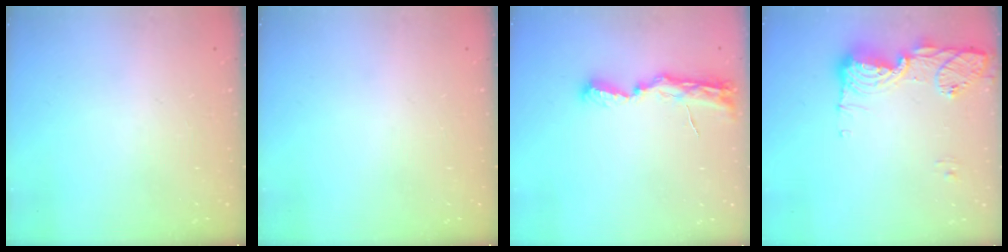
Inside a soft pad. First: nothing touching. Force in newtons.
{"total": 0.0}
{"total": 8.0, "press": 8.0, "slide": 0.7}
{"total": 16.1, "press": 15.2, "slide": 5.3}